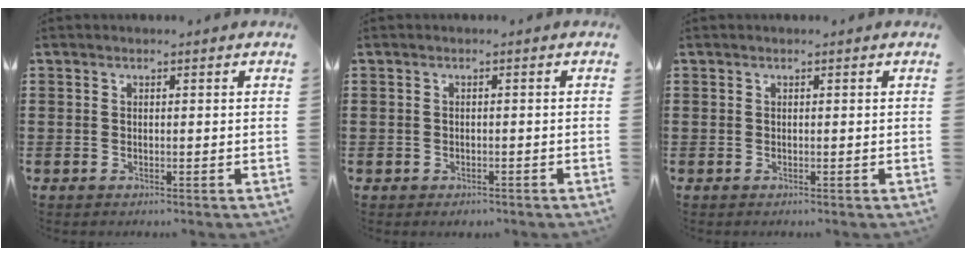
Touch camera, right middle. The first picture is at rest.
{"total": 0.8, "force": [-0.6, 0.5, 0.1], "torque": [-0.003, 0.002, -0.015]}
{"total": 0.0}